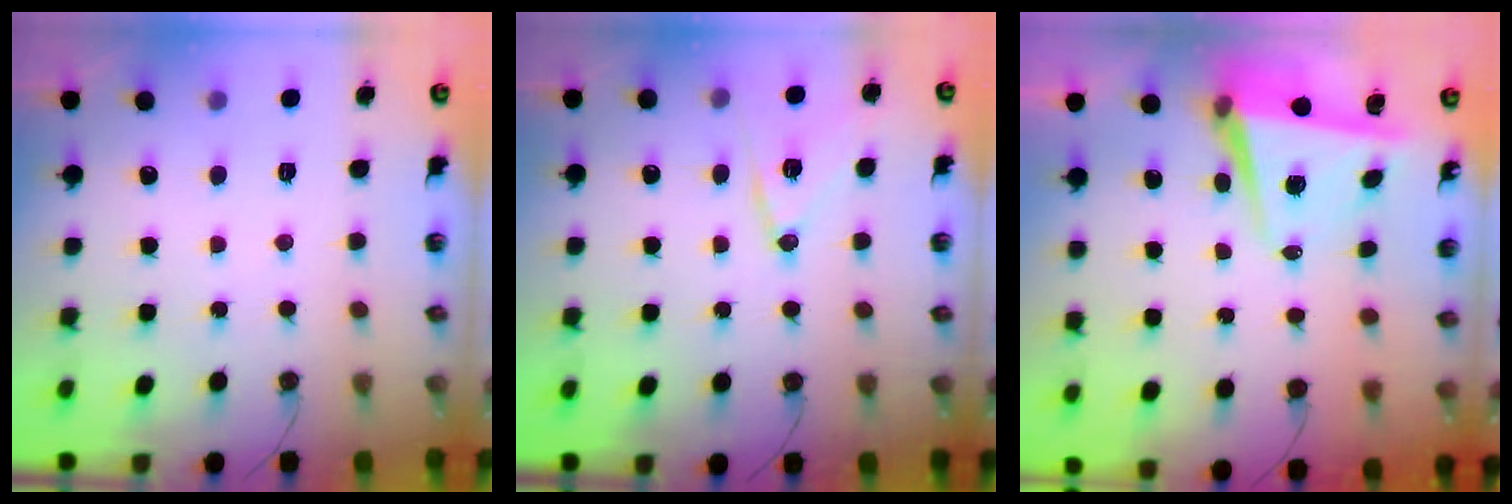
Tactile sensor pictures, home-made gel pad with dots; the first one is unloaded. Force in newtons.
{"total": 12.6, "press": 12.2, "slide": 3.2}
{"total": 5.6, "press": 5.4, "slide": 1.3}